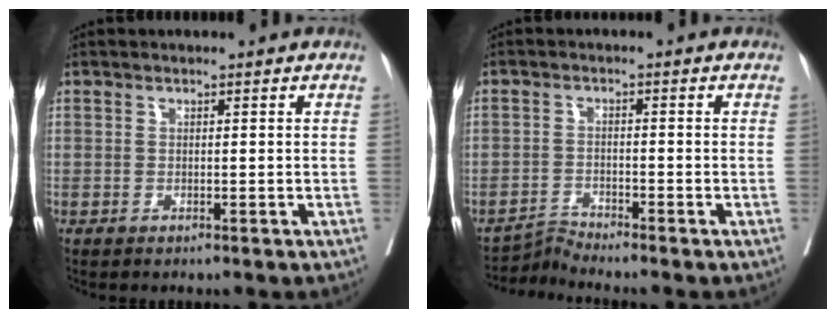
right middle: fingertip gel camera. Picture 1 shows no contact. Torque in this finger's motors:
{"motor_torque": [-0.69, -0.36, 0.03, 0.01]}